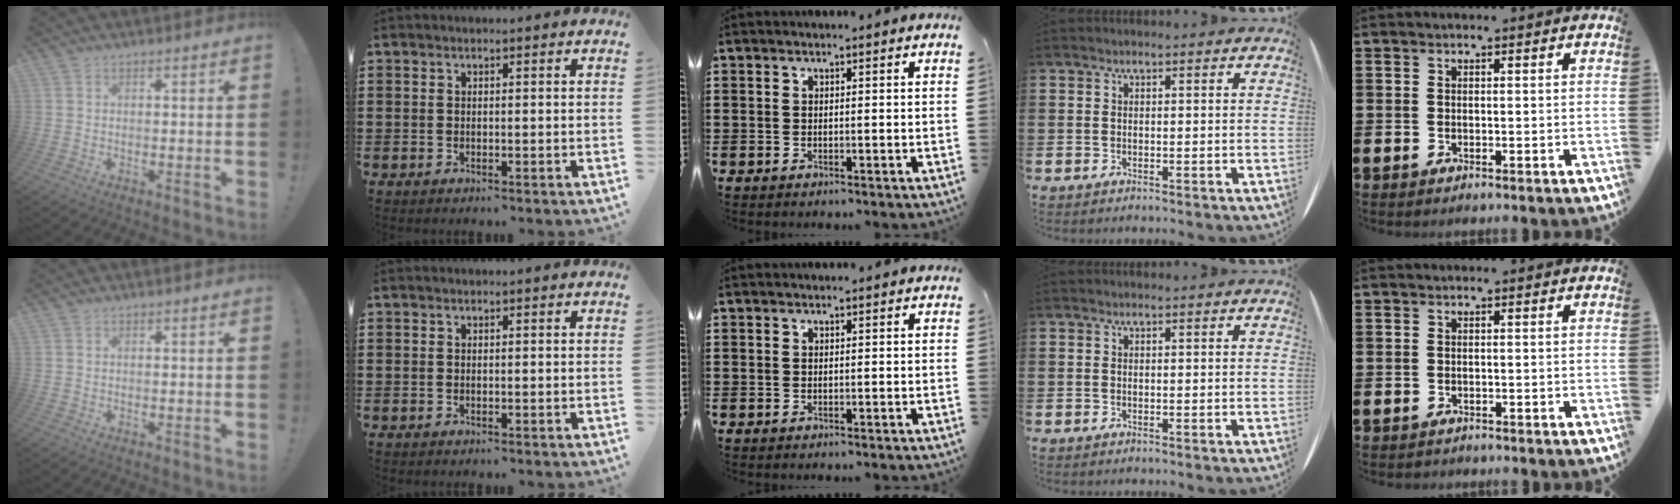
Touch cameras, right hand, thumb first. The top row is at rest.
{}